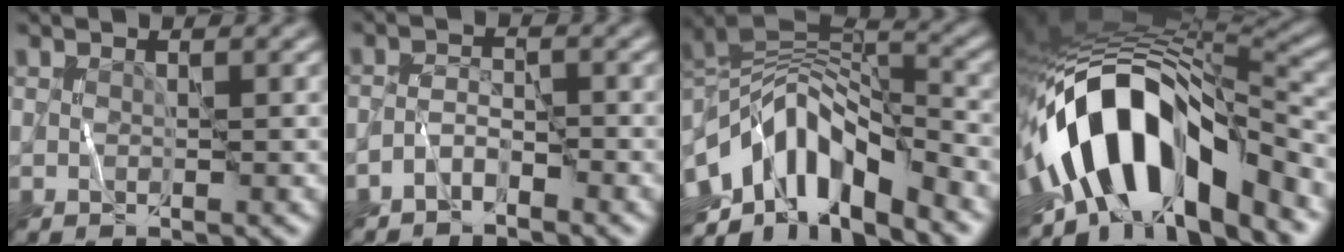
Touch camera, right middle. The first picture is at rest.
{"total": 1.9, "force": [-1.6, 0.6, 0.7], "torque": [-0.012, 0.009, -0.037]}
{"total": 11.0, "force": [-4.3, 5.1, 8.8], "torque": [-0.149, 0.009, -0.087]}
{"total": 15.0, "force": [-3.6, 7.3, 12.6], "torque": [-0.204, 0.016, -0.072]}